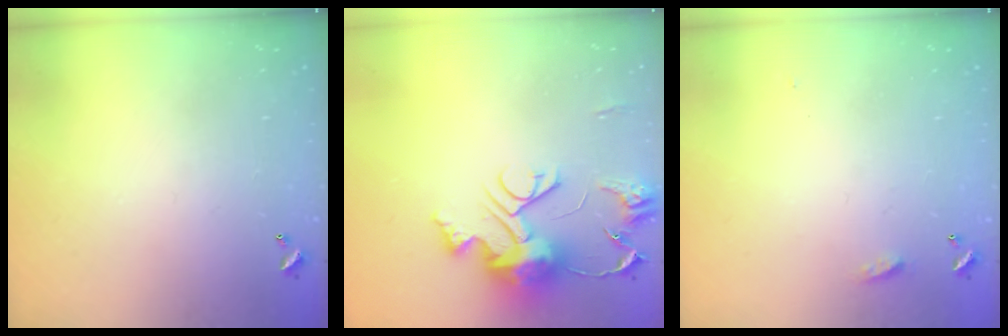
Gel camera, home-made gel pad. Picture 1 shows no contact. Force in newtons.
{"total": 13.9, "press": 13.8, "slide": 1.5}
{"total": 4.3, "press": 4.3, "slide": 0.5}